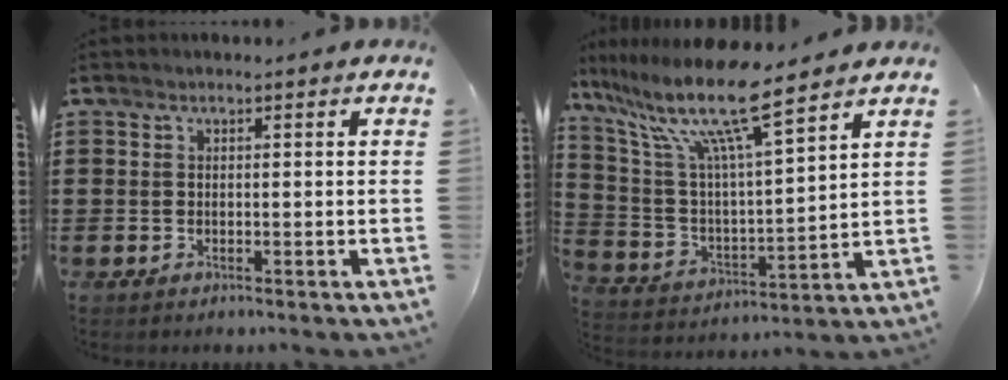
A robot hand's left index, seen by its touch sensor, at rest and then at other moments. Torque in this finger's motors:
{"motor_torque": [2.14, 0.00, 1.05, 0.21]}